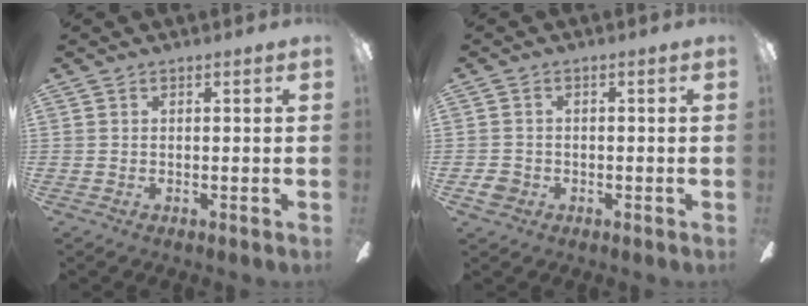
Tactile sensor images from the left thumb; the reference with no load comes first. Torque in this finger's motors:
{"motor_torque": [-0.04, 0.04, 0.13, -0.12, 0.00]}